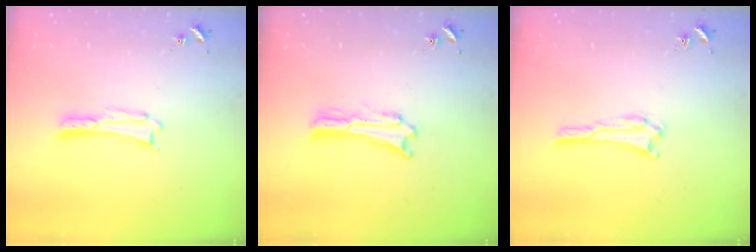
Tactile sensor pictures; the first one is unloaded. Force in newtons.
{"total": 0.9, "press": 0.9, "slide": 0.2}
{"total": 1.5, "press": 1.5, "slide": 0.2}